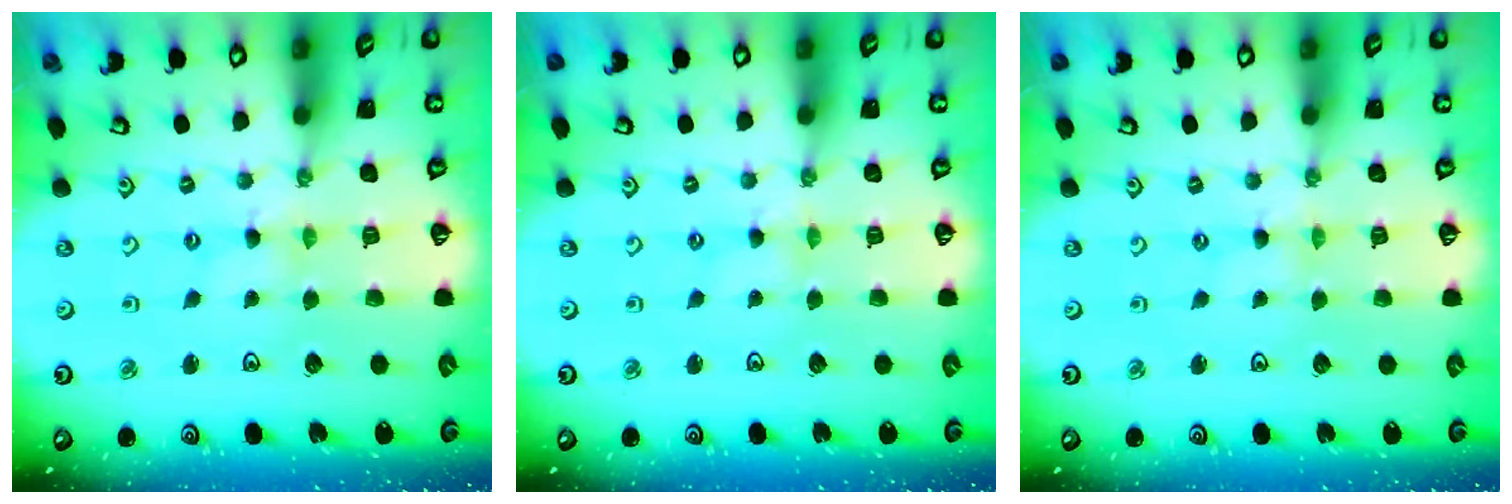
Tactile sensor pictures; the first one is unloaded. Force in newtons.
{"total": 0.0}
{"total": 0.0}